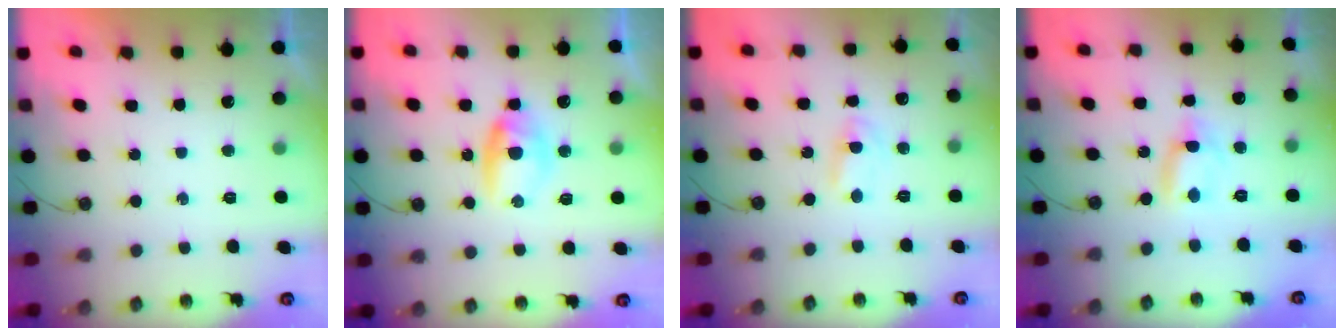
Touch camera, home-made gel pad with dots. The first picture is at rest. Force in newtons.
{"total": 6.8, "press": 6.8, "slide": 0.8}
{"total": 1.8, "press": 1.8, "slide": 0.3}
{"total": 2.2, "press": 2.2, "slide": 0.1}